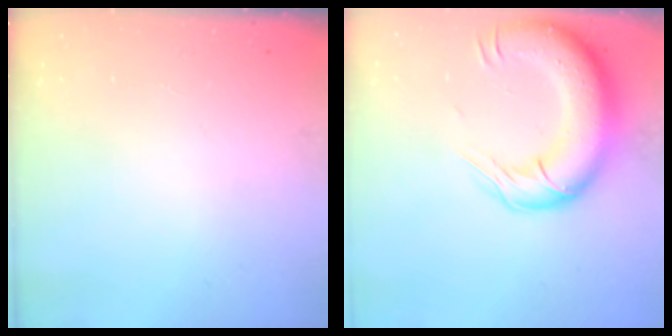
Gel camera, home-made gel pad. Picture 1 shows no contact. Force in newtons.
{"total": 19.7, "press": 19.1, "slide": 4.6}